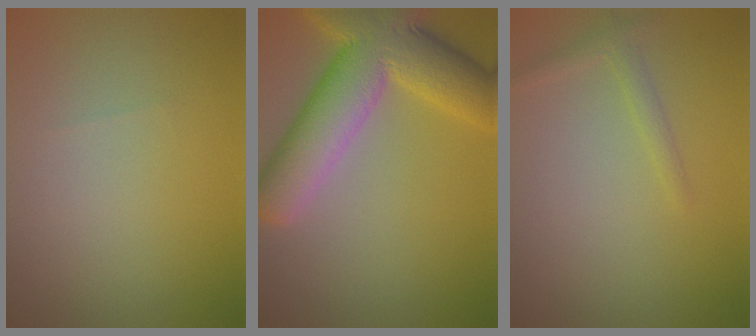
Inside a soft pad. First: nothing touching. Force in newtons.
{"total": 10.4, "press": 10.4, "slide": 0.7}
{"total": 1.3, "press": 1.3, "slide": 0.1}